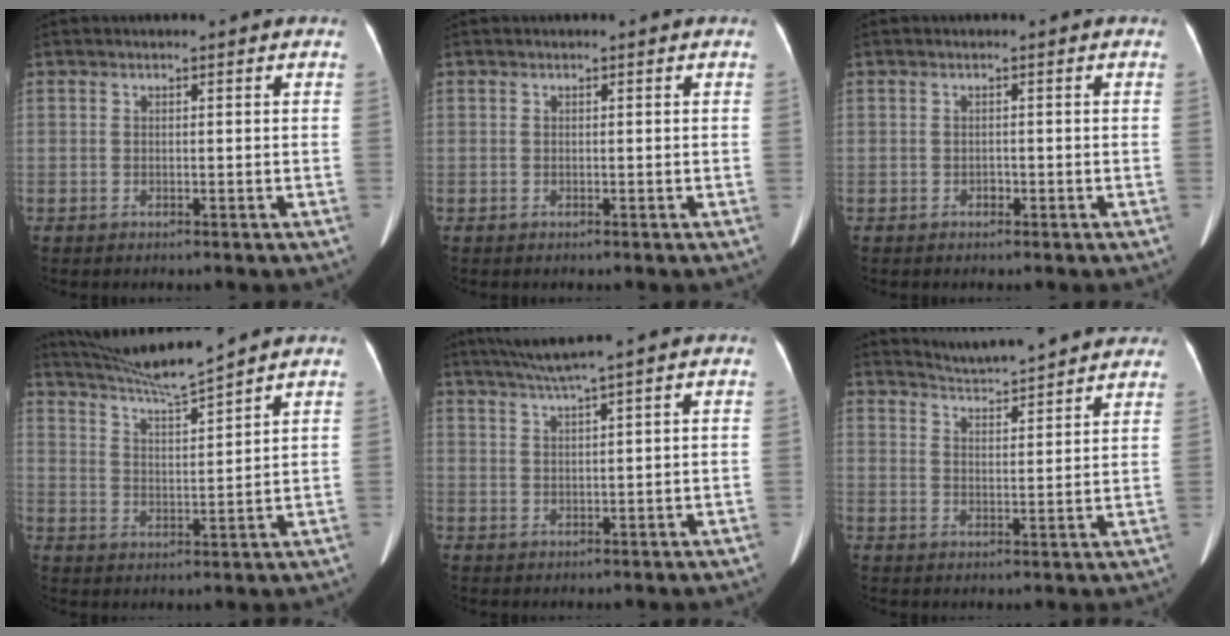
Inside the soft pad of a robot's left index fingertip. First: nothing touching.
{"total": 0.0}
{"total": 0.7, "force": [-0.6, 0.4, 0.1], "torque": [-0.001, -0.005, -0.010]}
{"total": 8.8, "force": [8.1, -1.8, 3.0], "torque": [-0.060, -0.002, 0.151]}
{"total": 4.4, "force": [3.4, -1.5, 2.3], "torque": [-0.049, 0.005, 0.070]}
{"total": 12.3, "force": [11.7, 0.9, 3.7], "torque": [-0.059, 0.013, 0.155]}